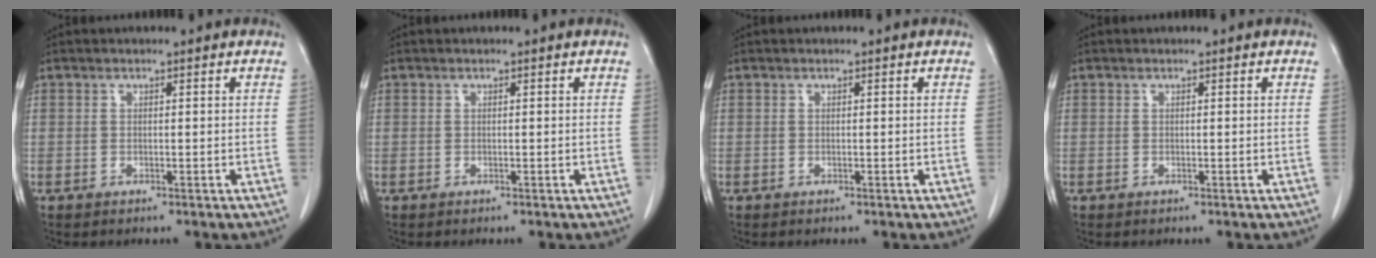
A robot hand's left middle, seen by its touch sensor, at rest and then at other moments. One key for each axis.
{"total": 0.0}
{"total": 0.0}
{"total": 0.0}